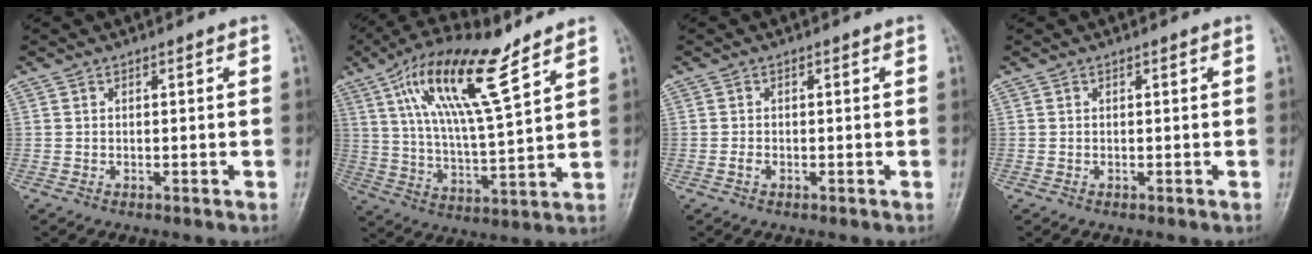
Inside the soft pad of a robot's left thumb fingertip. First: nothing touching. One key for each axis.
{"total": 16.9, "fx": 9.5, "fy": 4.0, "fz": 13.4, "tx": -0.243, "ty": -0.031, "tz": 0.180}
{"total": 0.9, "fx": -0.4, "fy": 0.6, "fz": 0.6, "tx": -0.012, "ty": 0.000, "tz": -0.009}
{"total": 0.0}